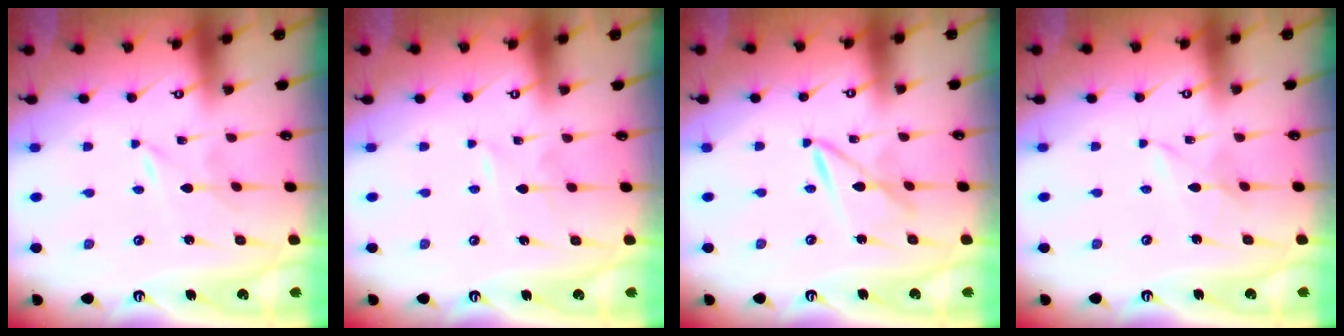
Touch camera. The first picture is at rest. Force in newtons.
{"total": 1.5, "press": 1.4, "slide": 0.2}
{"total": 6.0, "press": 6.0, "slide": 0.3}
{"total": 1.7, "press": 1.6, "slide": 0.2}